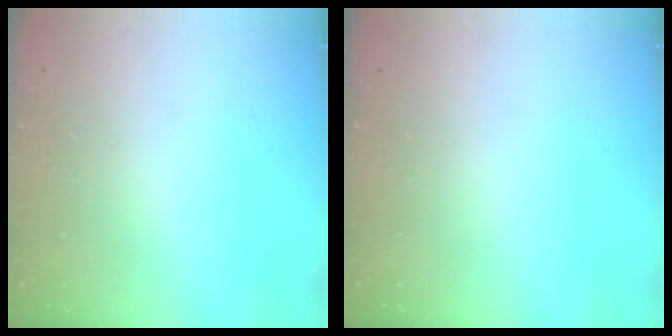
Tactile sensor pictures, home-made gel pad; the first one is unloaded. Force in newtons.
{"total": 0.0}